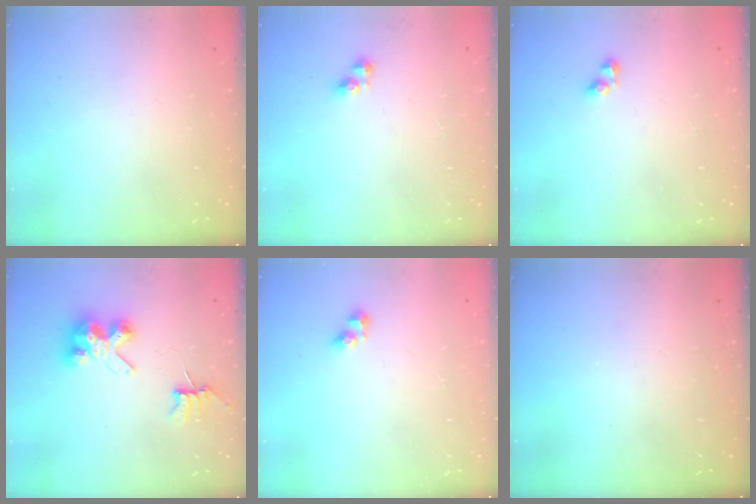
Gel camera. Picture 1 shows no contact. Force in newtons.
{"total": 3.7, "press": 3.7, "slide": 0.4}
{"total": 3.5, "press": 3.5, "slide": 0.3}
{"total": 7.6, "press": 7.5, "slide": 0.8}
{"total": 4.8, "press": 4.7, "slide": 0.7}
{"total": 0.0}